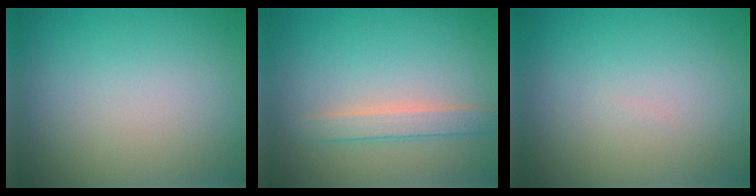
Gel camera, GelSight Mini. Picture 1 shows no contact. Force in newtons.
{"total": 2.1, "press": 2.1, "slide": 0.1}
{"total": 0.0}